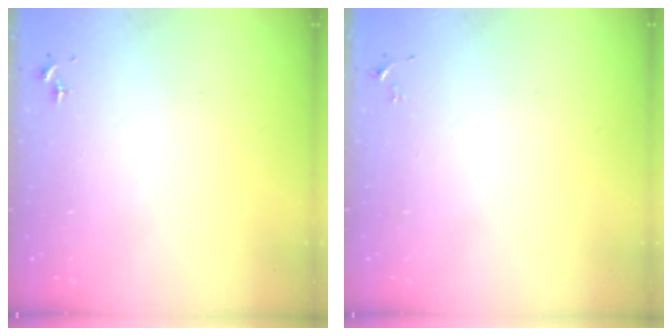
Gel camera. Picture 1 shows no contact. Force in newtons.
{"total": 3.4, "press": 3.4, "slide": 0.4}